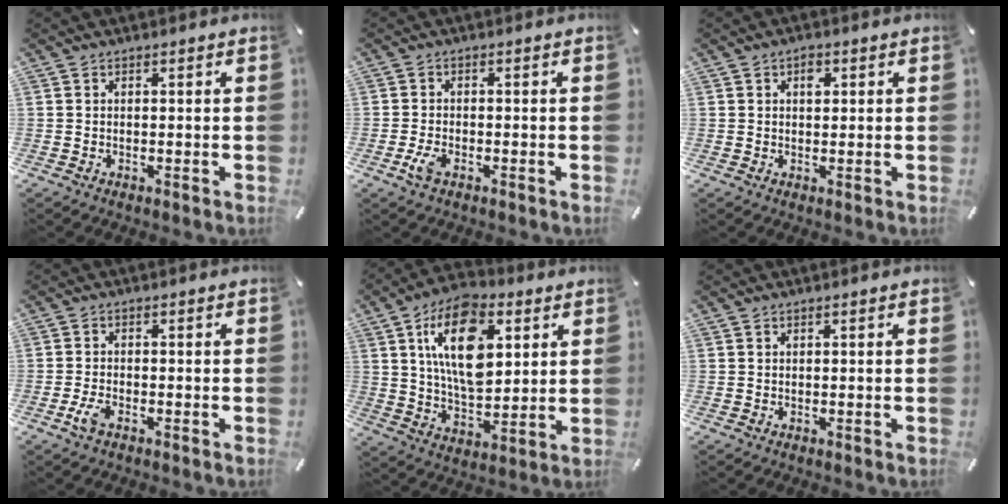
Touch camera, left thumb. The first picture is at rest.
{"total": 3.4, "force": [-1.4, 2.0, 2.3], "torque": [-0.059, -0.001, -0.029]}
{"total": 2.2, "force": [0.8, 1.5, 1.4], "torque": [-0.006, -0.005, 0.009]}
{"total": 3.2, "force": [-1.6, 1.4, 2.4], "torque": [-0.066, -0.005, -0.034]}
{"total": 18.1, "force": [6.0, 10.7, 13.3], "torque": [-0.245, -0.006, 0.101]}
{"total": 0.0}